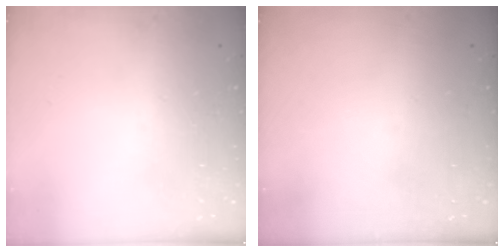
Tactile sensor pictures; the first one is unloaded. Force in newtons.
{"total": 0.0}